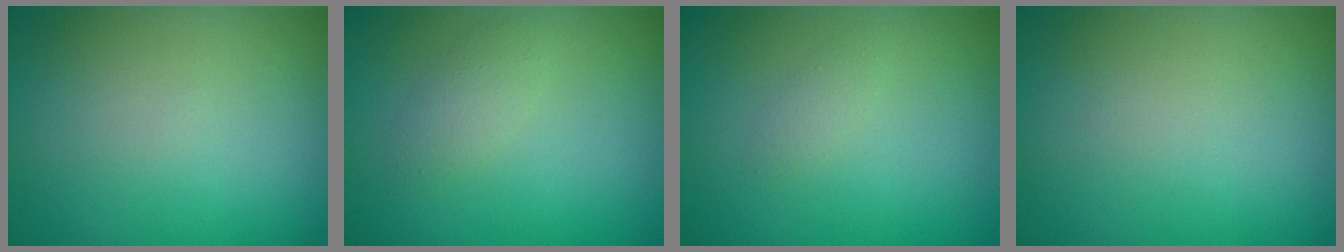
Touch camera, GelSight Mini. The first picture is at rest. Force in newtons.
{"total": 1.5, "press": 1.5, "slide": 0.1}
{"total": 0.8, "press": 0.8, "slide": 0.1}
{"total": 0.0}